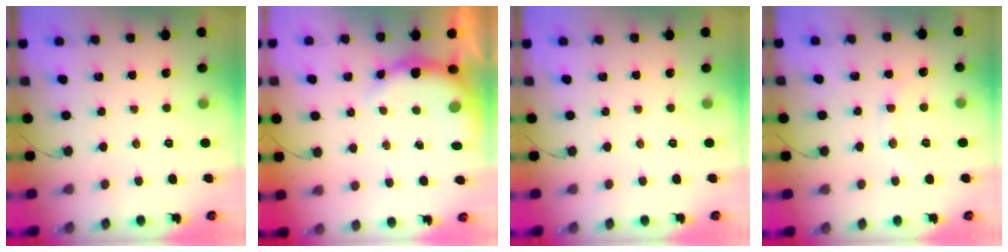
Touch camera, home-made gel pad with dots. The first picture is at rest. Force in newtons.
{"total": 8.6, "press": 8.6, "slide": 0.7}
{"total": 0.0}
{"total": 7.3, "press": 7.3, "slide": 0.9}